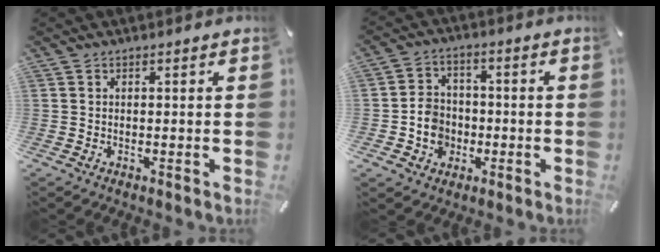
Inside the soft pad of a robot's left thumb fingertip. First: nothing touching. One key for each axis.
{"total": 7.9, "fx": -1.9, "fy": 7.1, "fz": 2.8, "tx": -0.051, "ty": 0.015, "tz": -0.032}